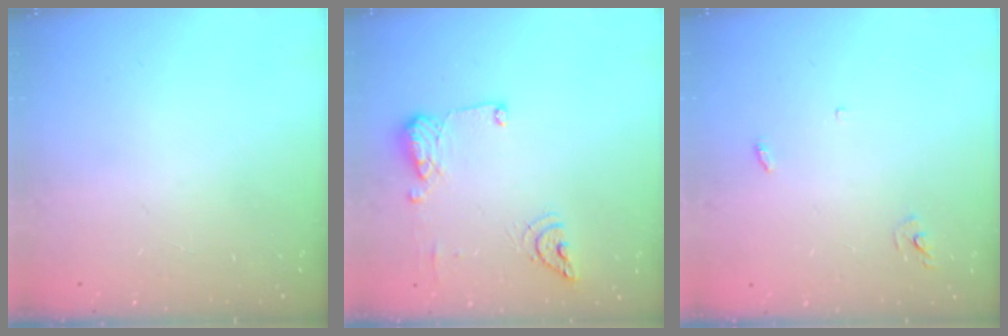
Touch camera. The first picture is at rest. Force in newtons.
{"total": 11.2, "press": 11.1, "slide": 1.5}
{"total": 2.9, "press": 2.9, "slide": 0.2}